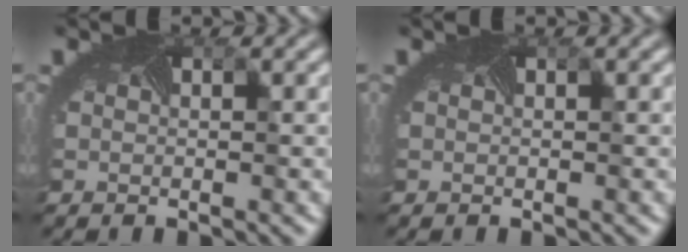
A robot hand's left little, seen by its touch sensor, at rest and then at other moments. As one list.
[{"total": 0.0}]